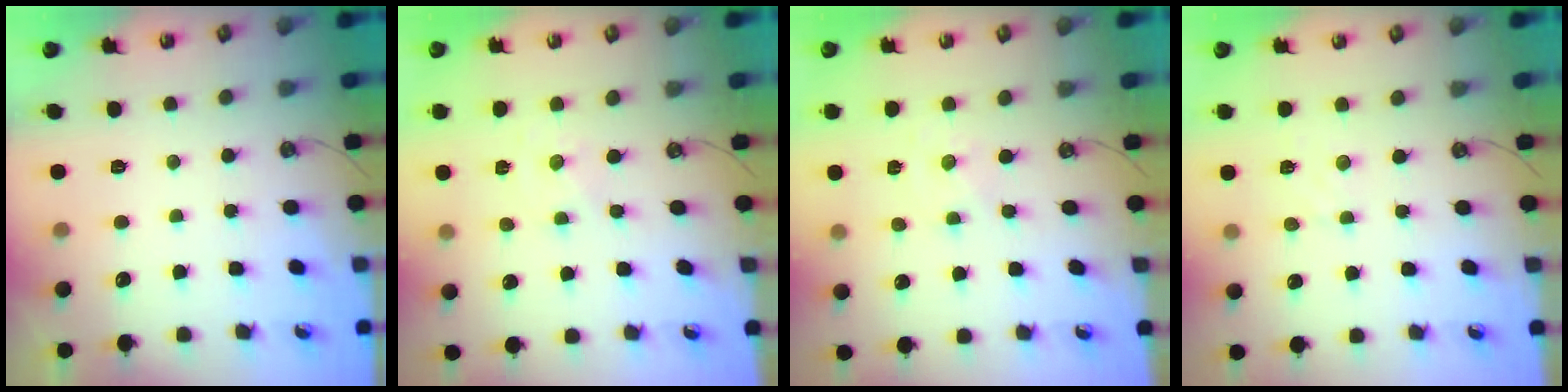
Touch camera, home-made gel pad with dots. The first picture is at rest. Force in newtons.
{"total": 0.0}
{"total": 0.0}
{"total": 2.6, "press": 2.6, "slide": 0.4}